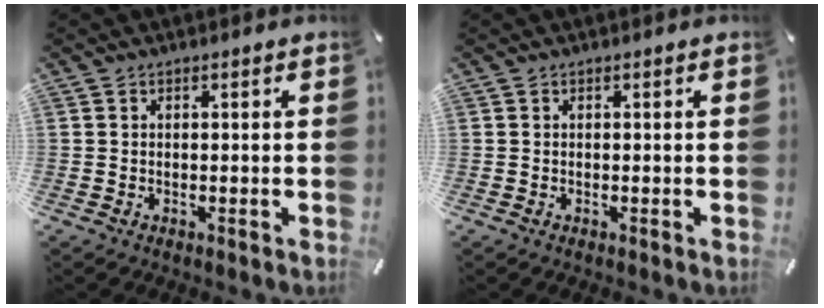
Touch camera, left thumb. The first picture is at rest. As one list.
[{"total": 0.0}]